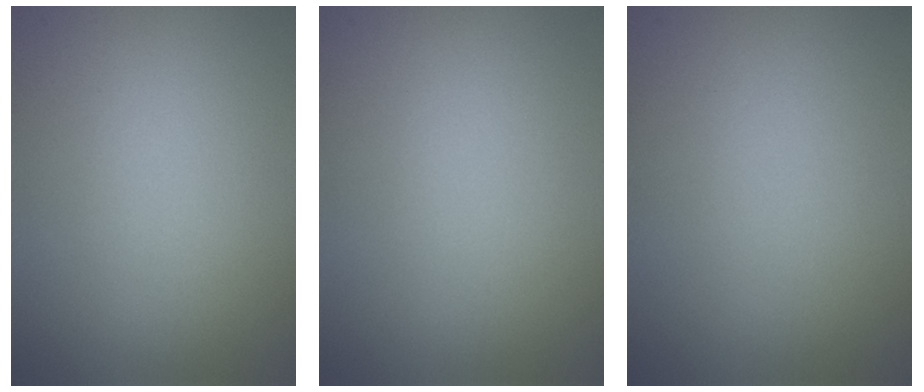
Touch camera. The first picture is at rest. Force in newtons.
{"total": 0.0}
{"total": 0.0}